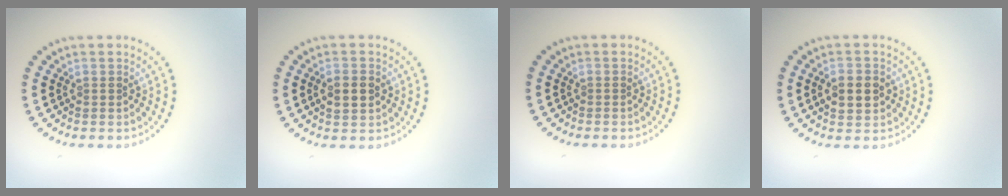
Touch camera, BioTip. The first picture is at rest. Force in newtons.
{"total": 2.2, "press": 2.2, "slide": 0.1}
{"total": 0.0}
{"total": 3.8, "press": 3.8, "slide": 0.2}